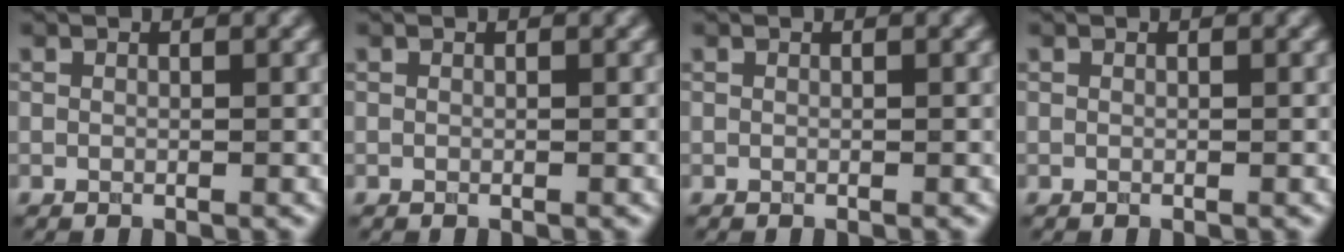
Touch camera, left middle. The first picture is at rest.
{"total": 0.0}
{"total": 0.0}
{"total": 0.0}